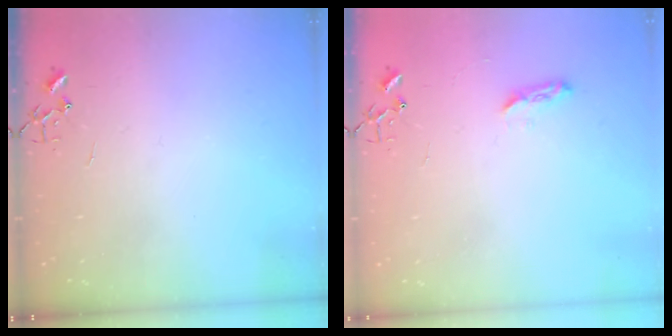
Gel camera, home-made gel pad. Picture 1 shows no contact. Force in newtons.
{"total": 5.3, "press": 5.2, "slide": 0.6}